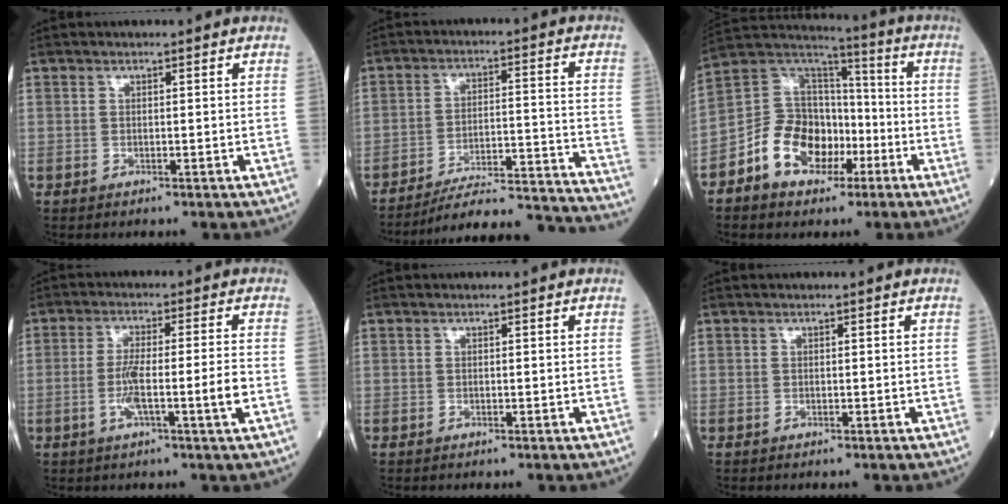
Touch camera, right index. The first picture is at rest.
{"total": 21.1, "force": [-20.4, -0.3, 5.4], "torque": [-0.047, 0.001, -0.283]}
{"total": 13.0, "force": [-5.3, 9.4, 7.2], "torque": [-0.151, 0.039, -0.093]}
{"total": 6.7, "force": [-1.8, -0.3, 6.4], "torque": [-0.123, 0.004, -0.029]}
{"total": 0.0}
{"total": 0.0}